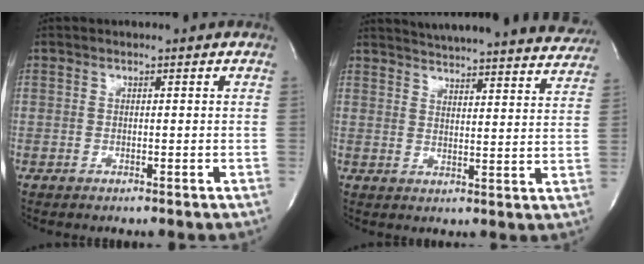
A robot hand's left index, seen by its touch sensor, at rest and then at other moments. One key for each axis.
{"total": 26.4, "fx": 24.8, "fy": 3.3, "fz": 8.5, "tx": -0.140, "ty": -0.061, "tz": 0.298}